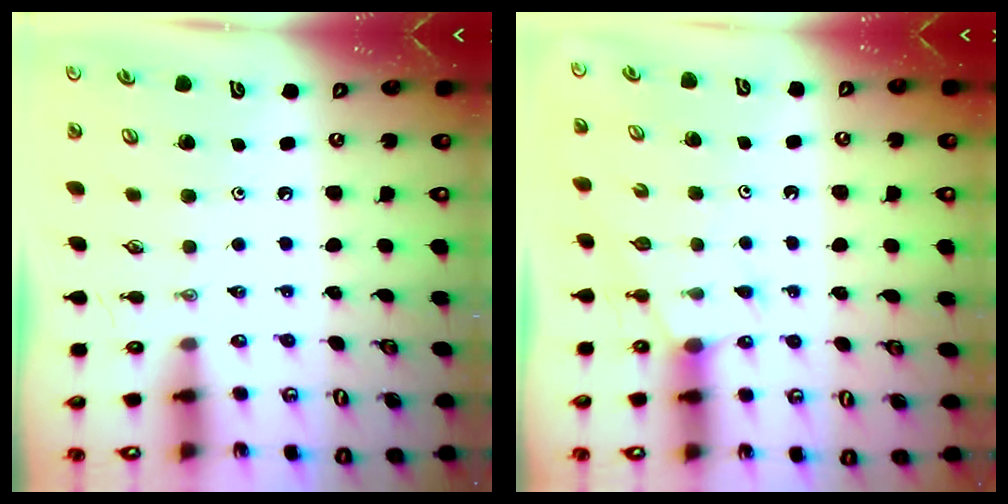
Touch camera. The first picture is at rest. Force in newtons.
{"total": 3.6, "press": 3.6, "slide": 0.2}